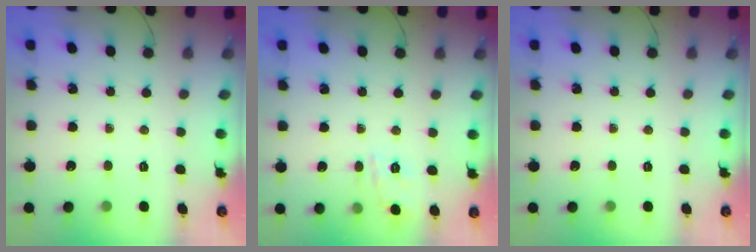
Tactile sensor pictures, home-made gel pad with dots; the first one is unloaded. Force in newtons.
{"total": 2.1, "press": 1.6, "slide": 1.5}
{"total": 0.0}